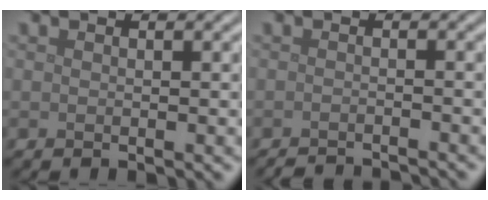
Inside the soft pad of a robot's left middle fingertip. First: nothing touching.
{"total": 3.2, "force": [-3.1, 0.4, 0.8], "torque": [-0.014, 0.000, -0.047]}